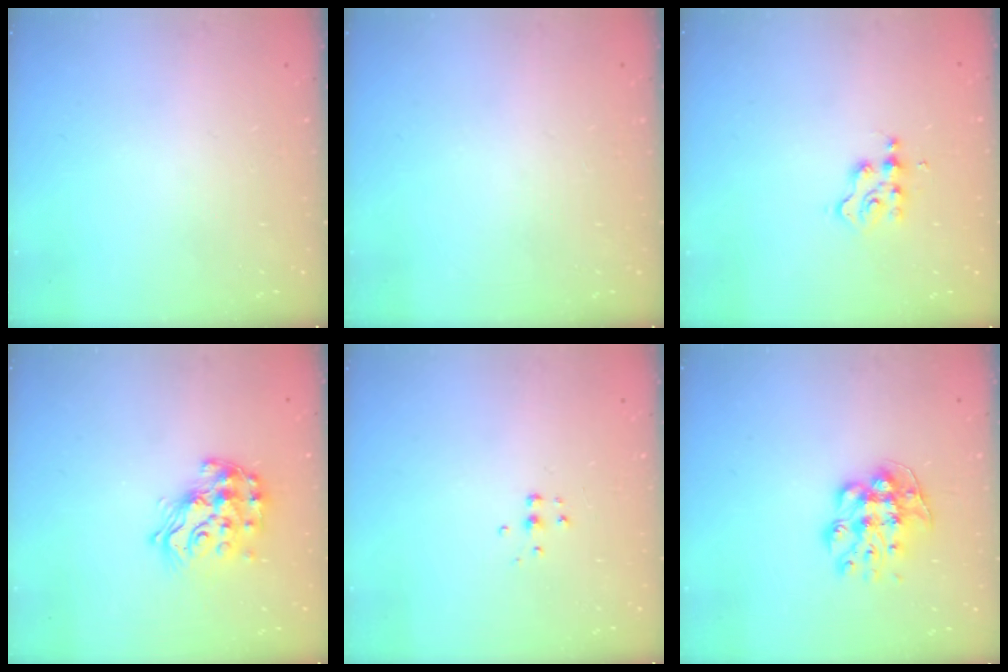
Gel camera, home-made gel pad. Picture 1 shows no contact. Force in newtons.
{"total": 0.0}
{"total": 2.3, "press": 2.3, "slide": 0.3}
{"total": 16.9, "press": 16.9, "slide": 1.0}
{"total": 4.7, "press": 4.7, "slide": 0.4}
{"total": 11.0, "press": 10.9, "slide": 0.8}